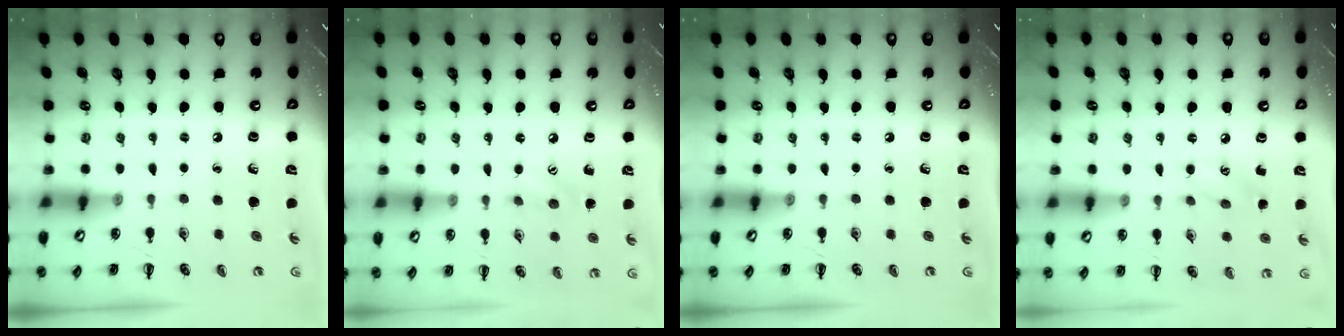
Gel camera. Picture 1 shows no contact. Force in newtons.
{"total": 6.7, "press": 6.5, "slide": 1.7}
{"total": 0.0}
{"total": 5.5, "press": 5.3, "slide": 1.4}